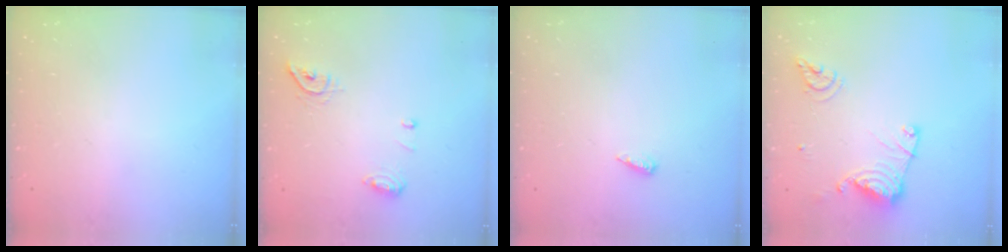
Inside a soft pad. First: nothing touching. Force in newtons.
{"total": 7.9, "press": 7.8, "slide": 1.3}
{"total": 6.0, "press": 6.0, "slide": 0.6}
{"total": 13.6, "press": 13.5, "slide": 1.5}